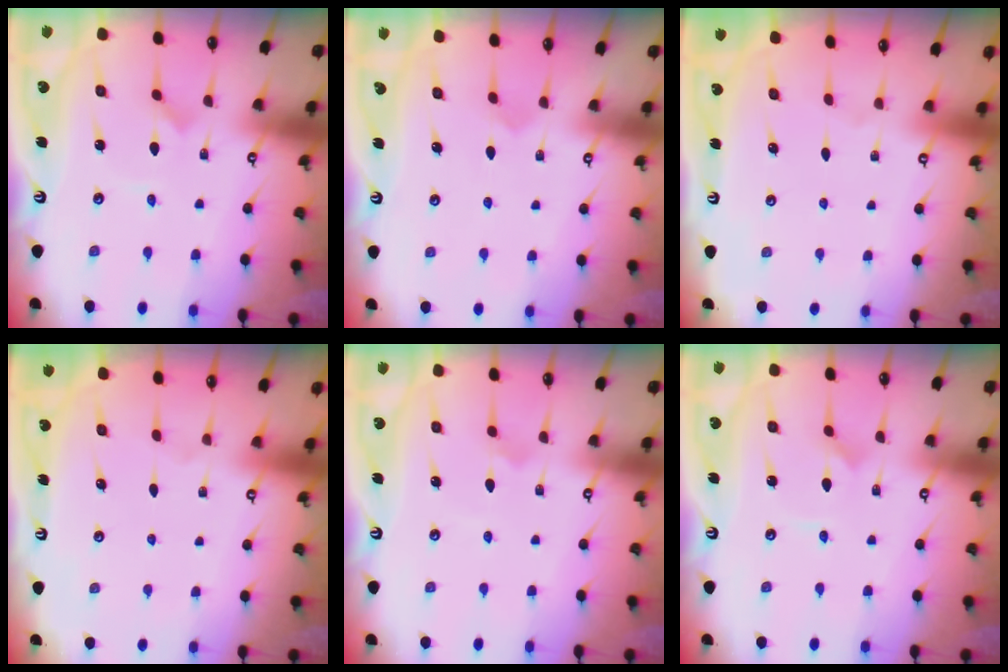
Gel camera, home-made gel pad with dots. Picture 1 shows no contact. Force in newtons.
{"total": 2.8, "press": 2.8, "slide": 0.3}
{"total": 0.0}
{"total": 0.0}
{"total": 1.9, "press": 1.9, "slide": 0.1}
{"total": 1.4, "press": 1.4, "slide": 0.2}